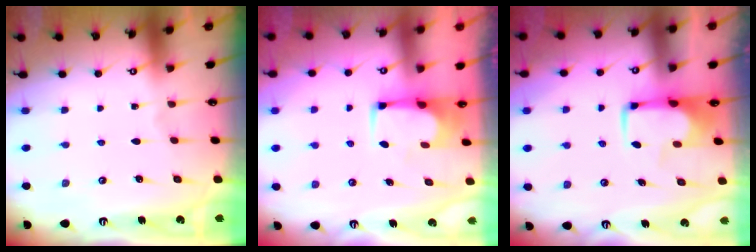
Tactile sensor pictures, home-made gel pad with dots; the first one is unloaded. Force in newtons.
{"total": 5.7, "press": 5.7, "slide": 0.5}
{"total": 1.5, "press": 1.5, "slide": 0.4}